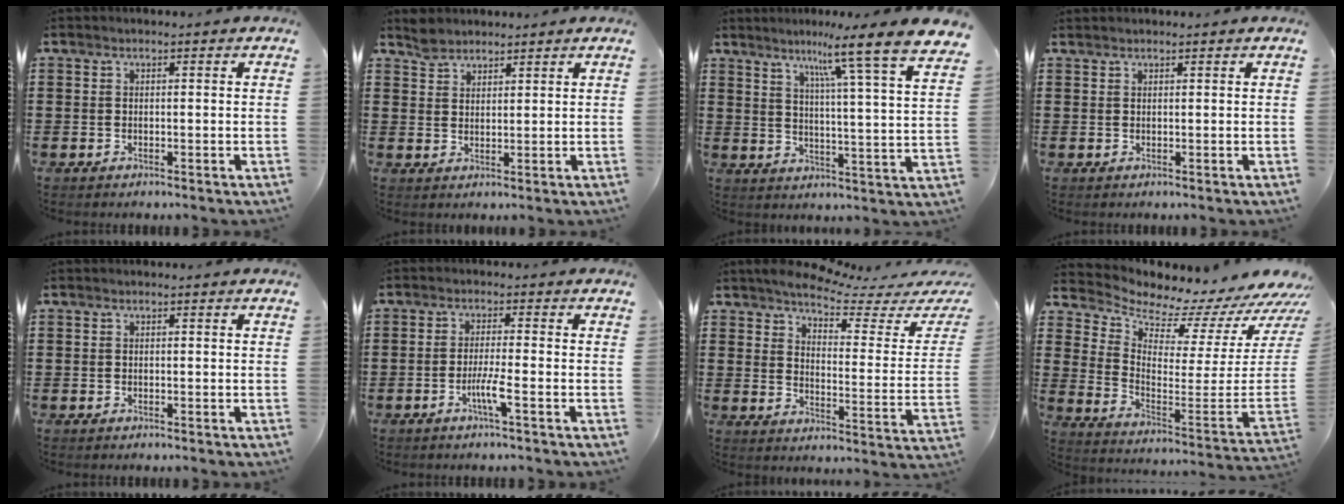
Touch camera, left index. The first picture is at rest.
{"total": 3.0, "force": [2.6, 1.6, 0.0], "torque": [-0.009, 0.005, 0.051]}
{"total": 9.6, "force": [7.4, -1.2, 6.1], "torque": [-0.112, -0.056, 0.107]}
{"total": 0.6, "force": [0.6, 0.1, 0.0], "torque": [-0.001, 0.000, 0.012]}
{"total": 0.0}
{"total": 3.9, "force": [-1.9, 0.0, 3.4], "torque": [-0.066, -0.007, -0.038]}
{"total": 4.7, "force": [4.2, 0.7, 2.0], "torque": [-0.055, -0.032, 0.066]}
{"total": 4.5, "force": [4.4, 0.7, 0.6], "torque": [-0.022, -0.082, 0.063]}